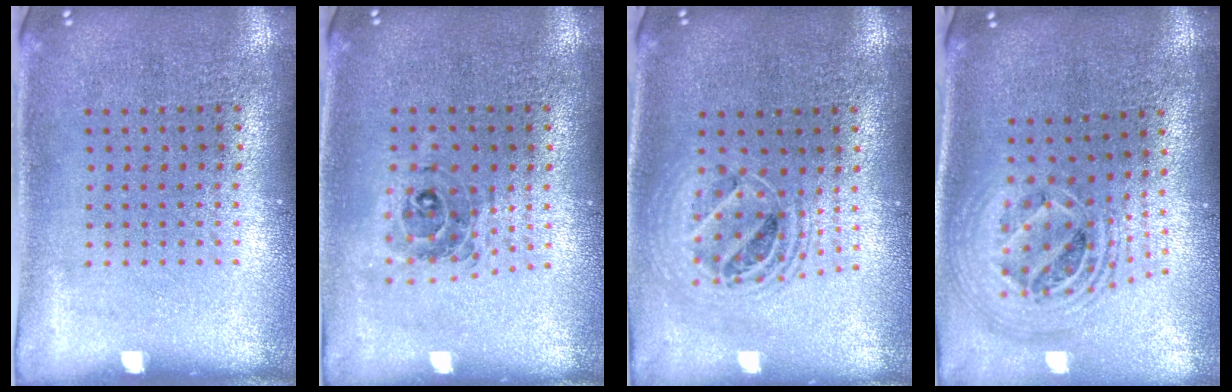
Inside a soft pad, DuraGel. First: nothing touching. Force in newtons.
{"total": 0.8, "press": 0.8, "slide": 0.2}
{"total": 1.8, "press": 1.5, "slide": 1.1}
{"total": 2.4, "press": 1.8, "slide": 1.6}